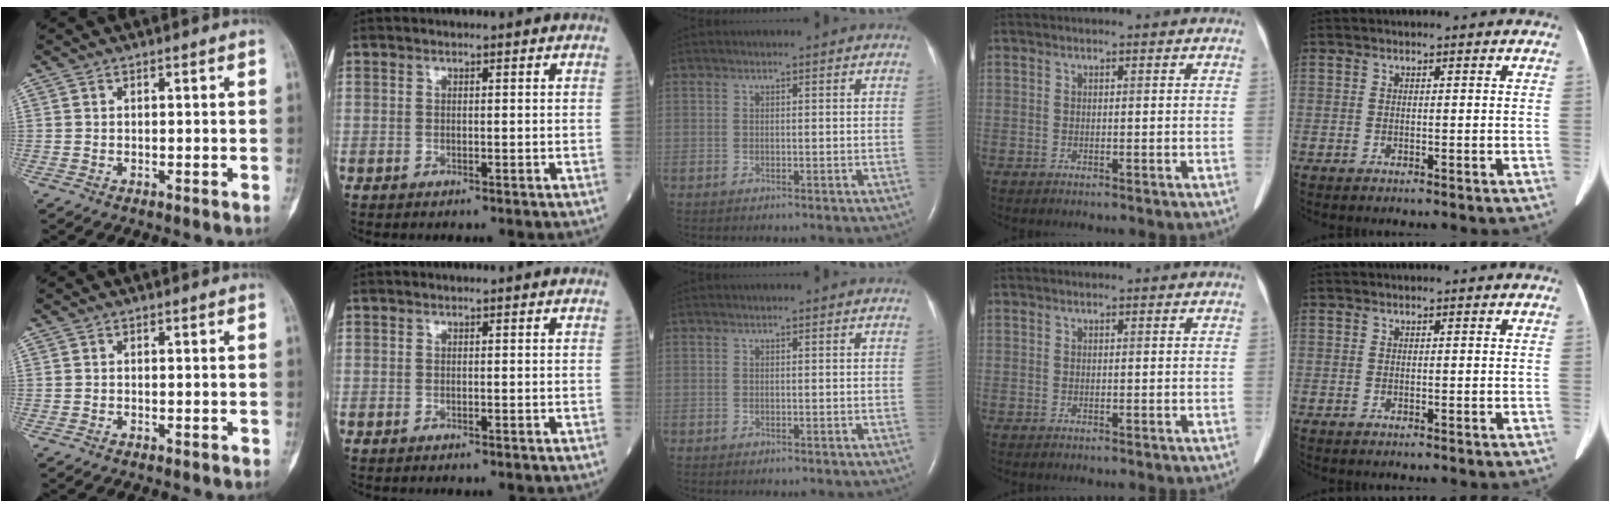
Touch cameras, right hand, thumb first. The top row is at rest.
{}